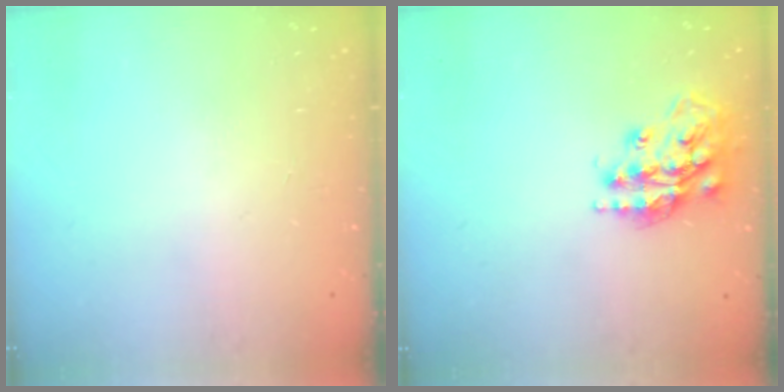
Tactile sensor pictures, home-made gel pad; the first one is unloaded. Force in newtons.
{"total": 15.7, "press": 15.7, "slide": 1.2}